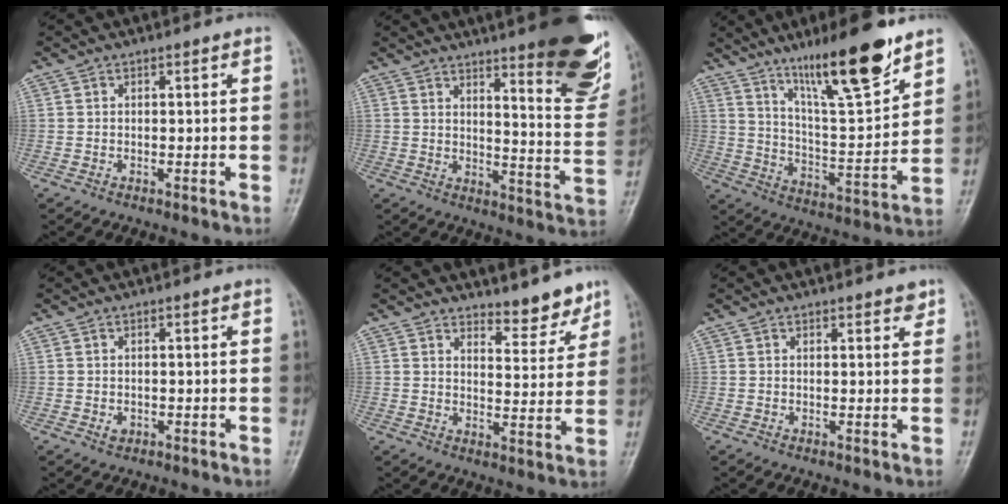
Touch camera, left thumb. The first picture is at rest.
{"total": 21.5, "force": [13.6, 4.5, 16.0], "torque": [-0.175, -0.087, 0.174]}
{"total": 17.9, "force": [12.2, 3.4, 12.6], "torque": [-0.183, -0.073, 0.212]}
{"total": 1.2, "force": [-0.1, 0.9, 0.8], "torque": [-0.006, -0.001, 0.003]}
{"total": 6.4, "force": [5.7, 2.0, 2.0], "torque": [-0.006, -0.054, 0.088]}
{"total": 2.0, "force": [1.6, 0.7, 0.9], "torque": [-0.002, -0.009, 0.019]}